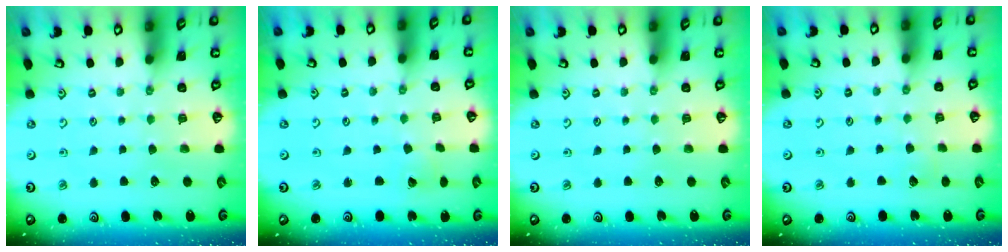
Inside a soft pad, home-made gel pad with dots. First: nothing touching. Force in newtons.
{"total": 2.2, "press": 2.2, "slide": 0.2}
{"total": 0.0}
{"total": 3.3, "press": 3.3, "slide": 0.4}